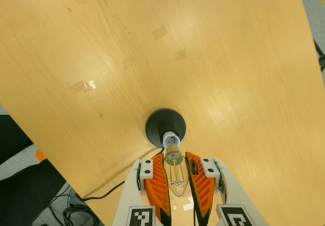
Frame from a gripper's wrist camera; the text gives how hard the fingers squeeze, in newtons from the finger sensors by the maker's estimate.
{"total": 21.7, "left": 24.5, "right": 18.9}